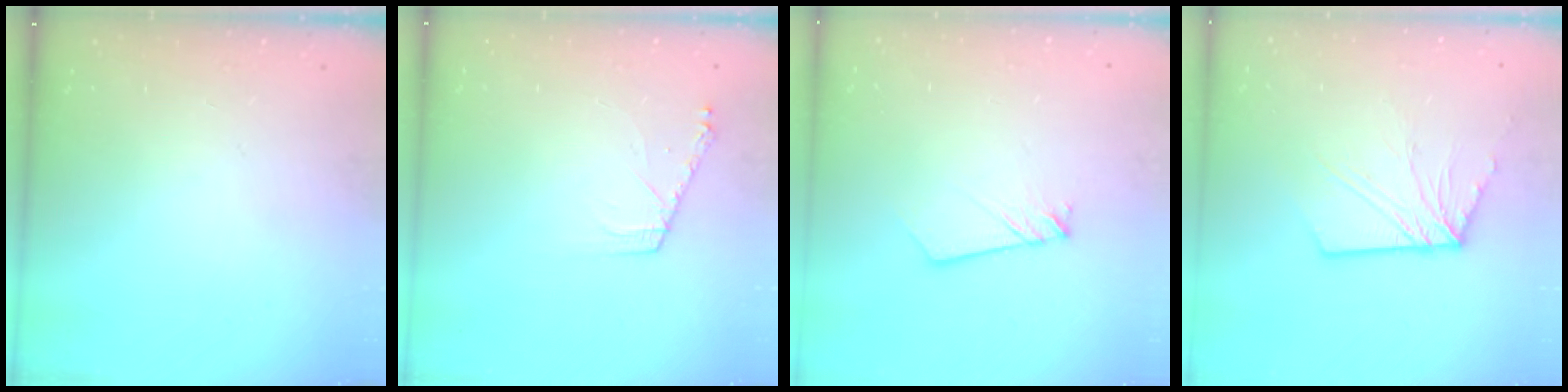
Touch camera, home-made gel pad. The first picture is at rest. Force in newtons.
{"total": 4.2, "press": 4.2, "slide": 0.6}
{"total": 2.4, "press": 2.4, "slide": 0.1}
{"total": 8.3, "press": 8.3, "slide": 0.7}